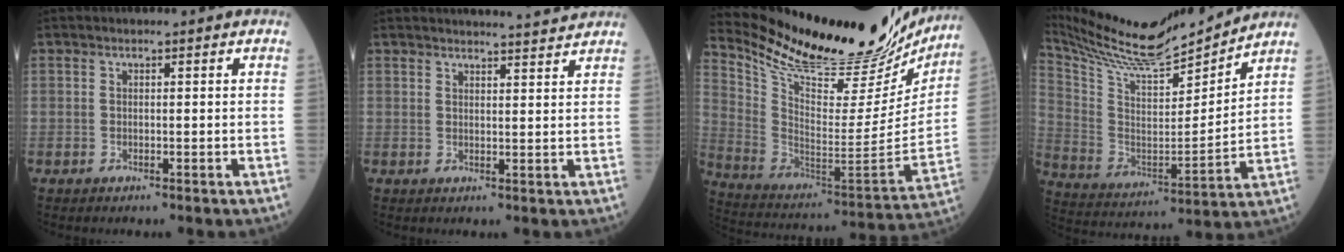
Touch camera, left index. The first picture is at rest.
{"total": 8.1, "force": [8.0, 0.1, 1.3], "torque": [-0.010, 0.003, 0.090]}
{"total": 30.2, "force": [26.4, 6.5, 13.2], "torque": [-0.224, -0.068, 0.383]}
{"total": 19.2, "force": [18.0, 1.6, 6.5], "torque": [-0.137, -0.019, 0.308]}